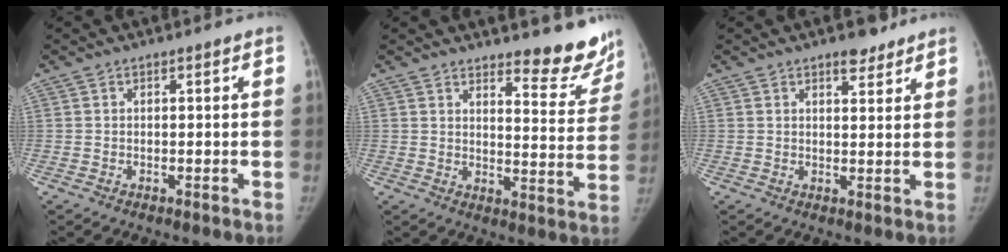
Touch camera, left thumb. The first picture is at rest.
{"total": 12.0, "force": [10.6, 2.9, 4.8], "torque": [-0.021, -0.097, 0.124]}
{"total": 4.3, "force": [3.2, 1.9, 2.2], "torque": [-0.016, -0.019, 0.046]}